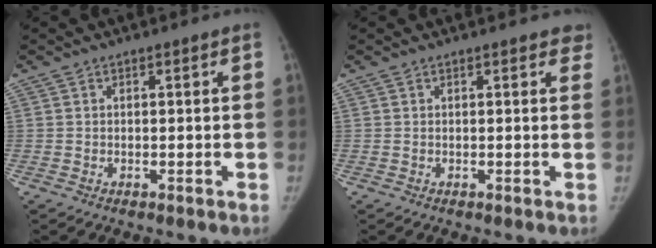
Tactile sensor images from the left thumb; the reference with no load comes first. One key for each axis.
{"total": 2.0, "fx": 1.6, "fy": 1.1, "fz": 0.5, "tx": 0.020, "ty": -0.005, "tz": 0.003}